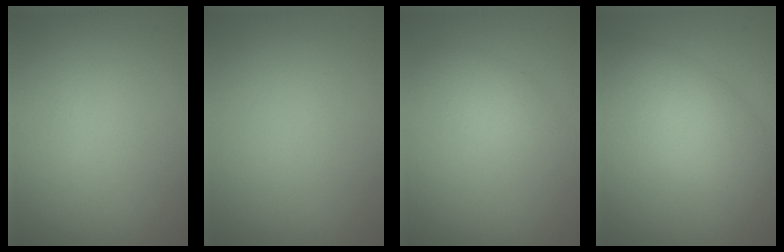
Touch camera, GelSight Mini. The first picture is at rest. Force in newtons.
{"total": 0.0}
{"total": 1.8, "press": 1.8, "slide": 0.0}
{"total": 4.3, "press": 4.3, "slide": 0.4}